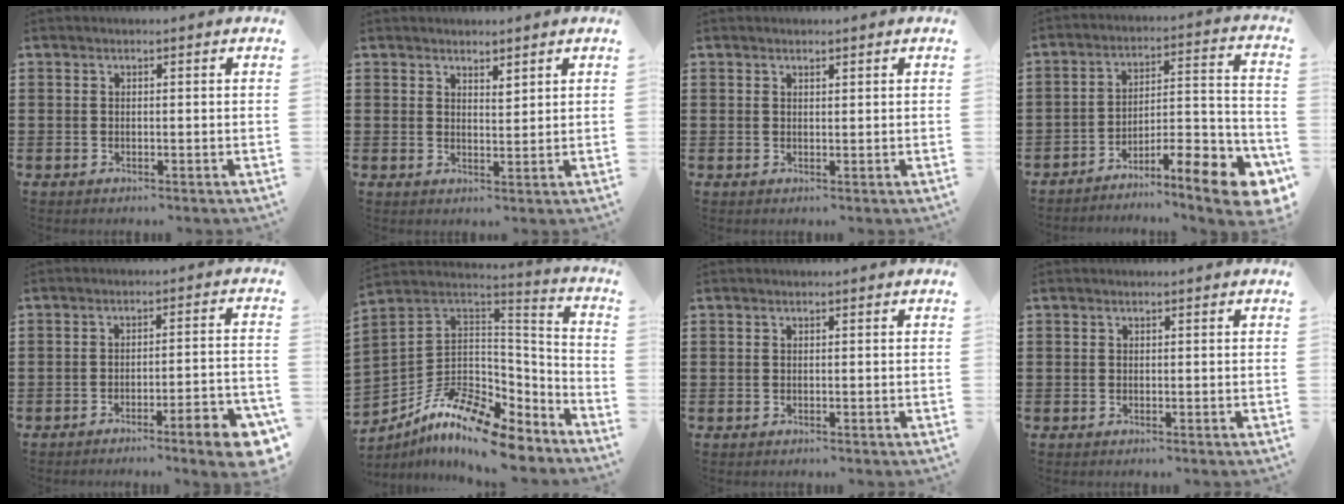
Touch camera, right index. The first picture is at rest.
{"total": 1.9, "force": [1.8, 0.5, 0.1], "torque": [-0.006, 0.004, 0.036]}
{"total": 0.7, "force": [0.6, 0.2, 0.2], "torque": [-0.004, 0.001, 0.012]}
{"total": 9.6, "force": [-7.6, 1.5, 5.8], "torque": [-0.070, 0.008, -0.145]}
{"total": 6.1, "force": [-4.4, 0.3, 4.3], "torque": [-0.066, -0.010, -0.080]}
{"total": 11.7, "force": [-8.3, 4.2, 7.1], "torque": [-0.146, 0.015, -0.157]}
{"total": 0.0}
{"total": 0.0}